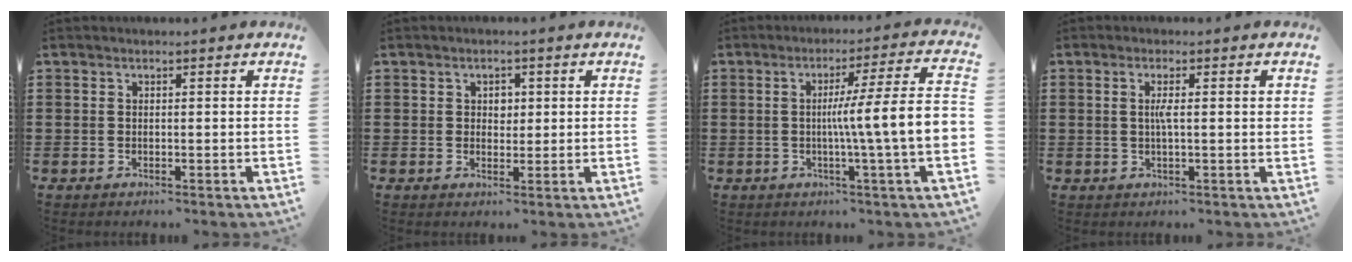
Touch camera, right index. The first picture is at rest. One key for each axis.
{"total": 1.9, "fx": 0.5, "fy": 1.5, "fz": 1.0, "tx": -0.016, "ty": 0.006, "tz": 0.006}
{"total": 10.1, "fx": -0.7, "fy": -0.2, "fz": 10.1, "tx": -0.166, "ty": -0.016, "tz": -0.021}
{"total": 2.8, "fx": 0.3, "fy": 0.3, "fz": 2.8, "tx": -0.054, "ty": -0.003, "tz": 0.004}